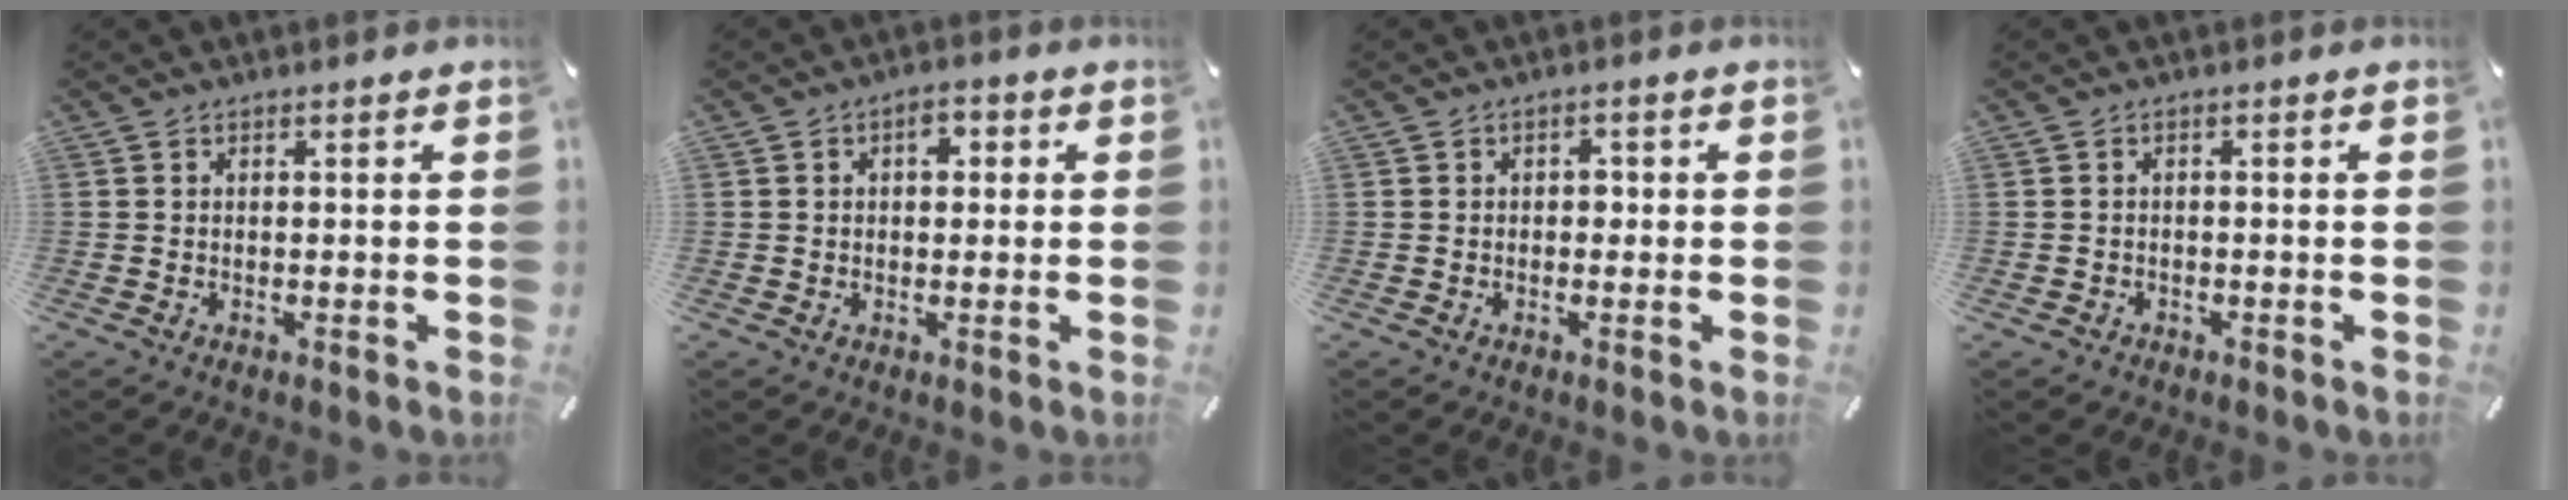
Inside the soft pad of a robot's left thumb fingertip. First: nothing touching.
{"total": 3.7, "force": [0.7, 2.7, 2.5], "torque": [-0.019, -0.001, 0.001]}
{"total": 1.7, "force": [-0.3, 1.4, 0.9], "torque": [-0.012, 0.004, -0.011]}
{"total": 1.0, "force": [-0.7, 0.7, 0.1], "torque": [-0.002, 0.005, -0.017]}